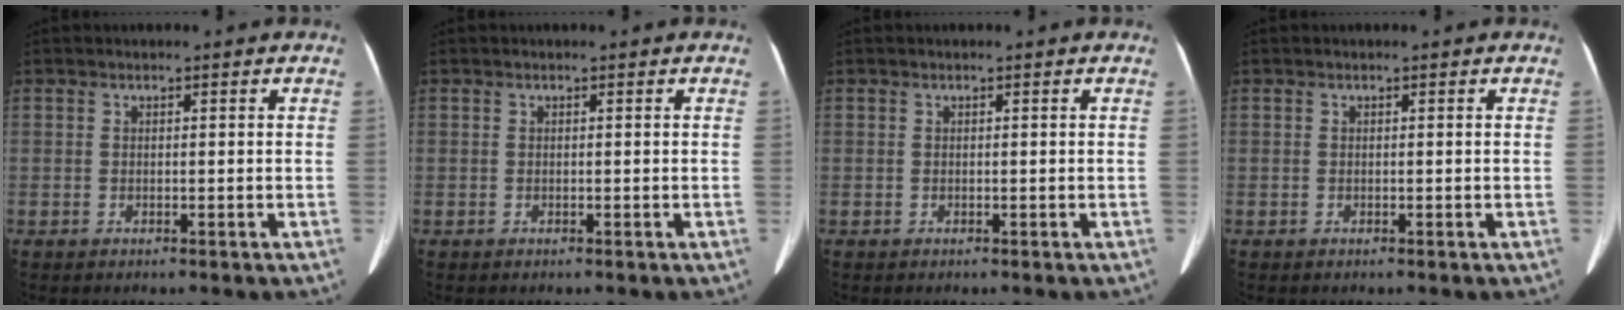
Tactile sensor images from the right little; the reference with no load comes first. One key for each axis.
{"total": 0.0}
{"total": 0.0}
{"total": 0.0}